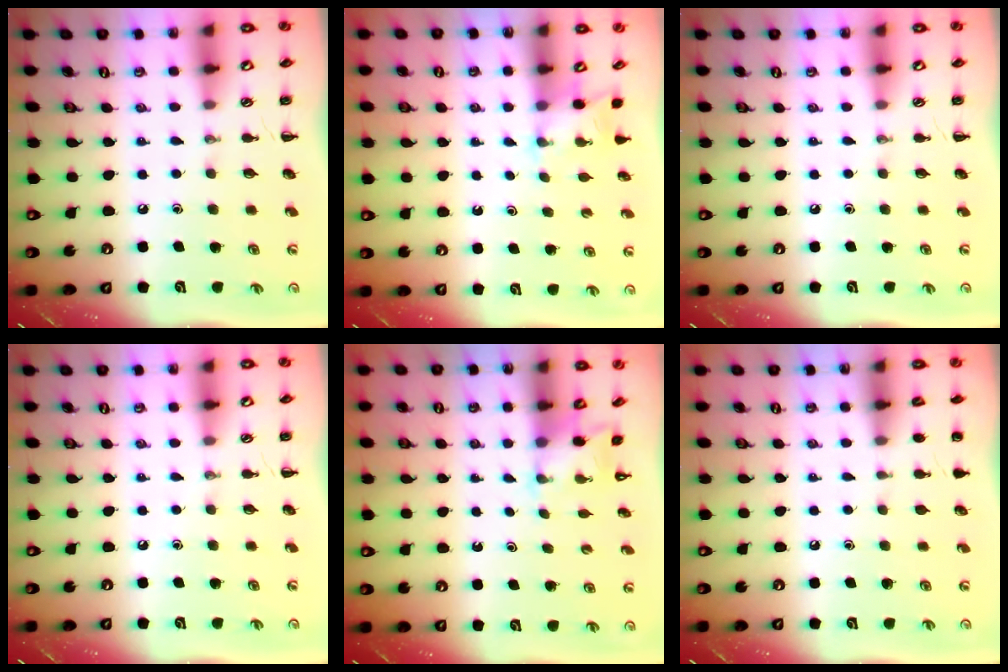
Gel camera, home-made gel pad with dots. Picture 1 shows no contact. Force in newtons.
{"total": 2.6, "press": 2.5, "slide": 0.9}
{"total": 0.0}
{"total": 0.0}
{"total": 2.0, "press": 2.0, "slide": 0.5}
{"total": 1.1, "press": 1.1, "slide": 0.2}